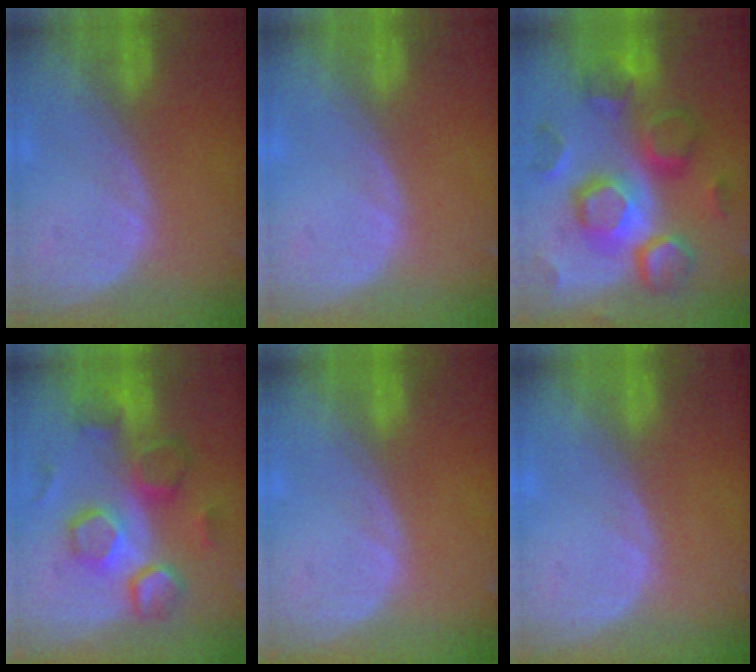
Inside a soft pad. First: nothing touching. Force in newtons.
{"total": 0.0}
{"total": 12.4, "press": 12.4, "slide": 1.0}
{"total": 10.0, "press": 9.3, "slide": 3.6}
{"total": 0.0}
{"total": 0.0}